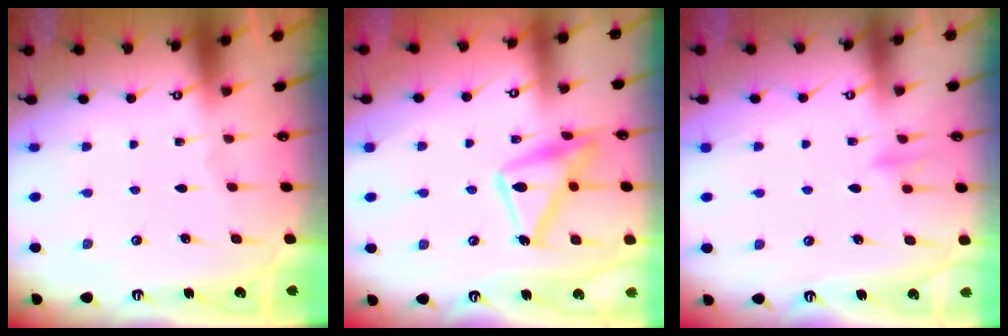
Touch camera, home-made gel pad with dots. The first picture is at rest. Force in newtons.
{"total": 16.2, "press": 16.1, "slide": 1.1}
{"total": 7.5, "press": 7.4, "slide": 0.6}